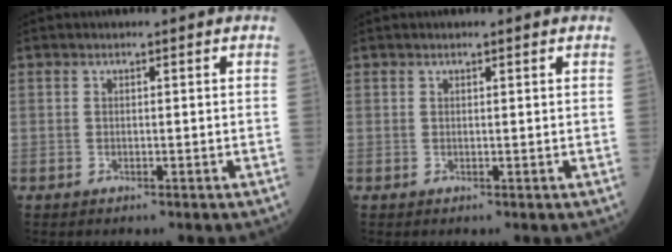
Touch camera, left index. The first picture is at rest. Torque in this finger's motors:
{"motor_torque": [-0.38, 0.30, -0.39, -0.03]}